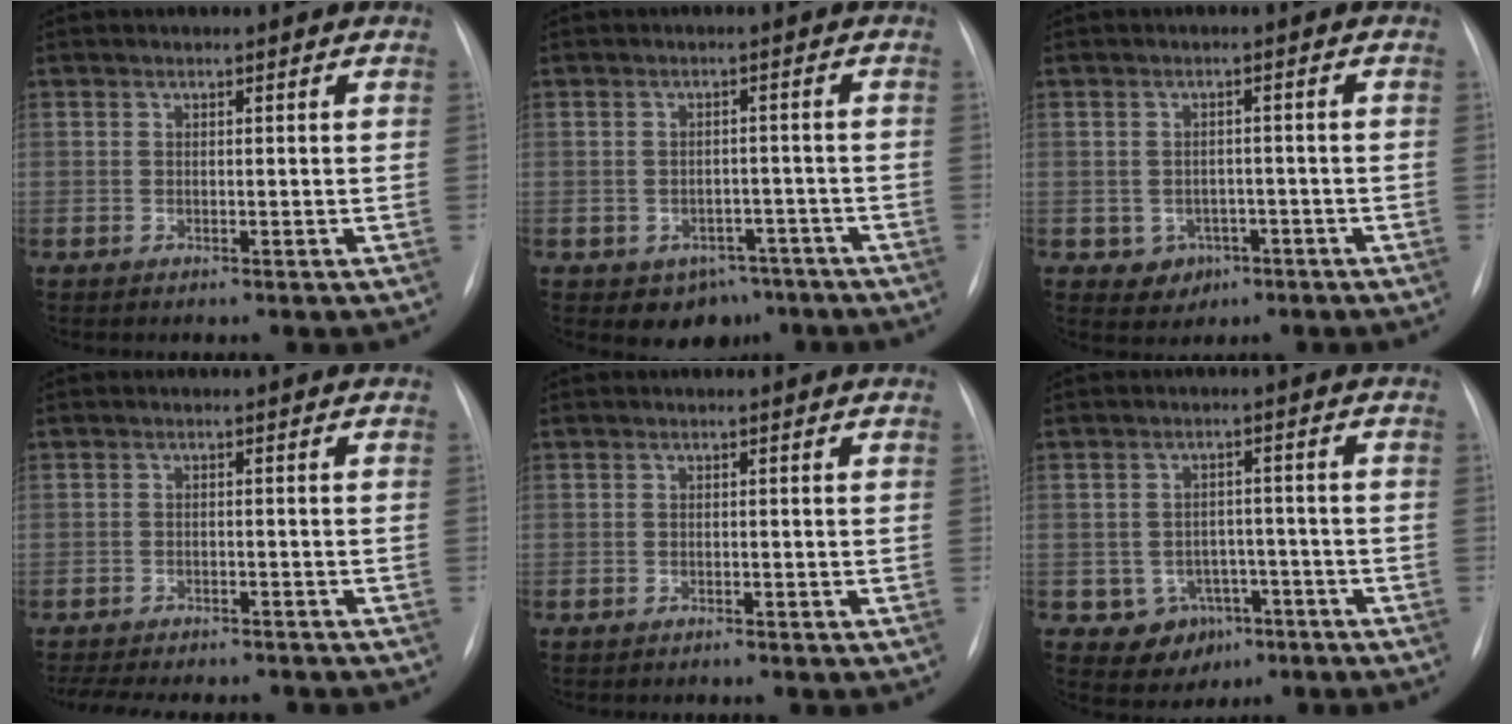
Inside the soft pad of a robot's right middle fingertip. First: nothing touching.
{"total": 5.5, "force": [-3.6, 3.8, 1.6], "torque": [-0.006, 0.013, -0.042]}
{"total": 3.7, "force": [-1.4, 3.2, 0.8], "torque": [-0.005, 0.010, -0.009]}
{"total": 13.4, "force": [-12.0, 3.4, 5.0], "torque": [-0.101, -0.005, -0.156]}
{"total": 0.6, "force": [-0.5, 0.0, 0.0], "torque": [-0.007, -0.003, -0.012]}
{"total": 5.9, "force": [-2.7, 5.1, 1.1], "torque": [-0.008, 0.015, -0.028]}